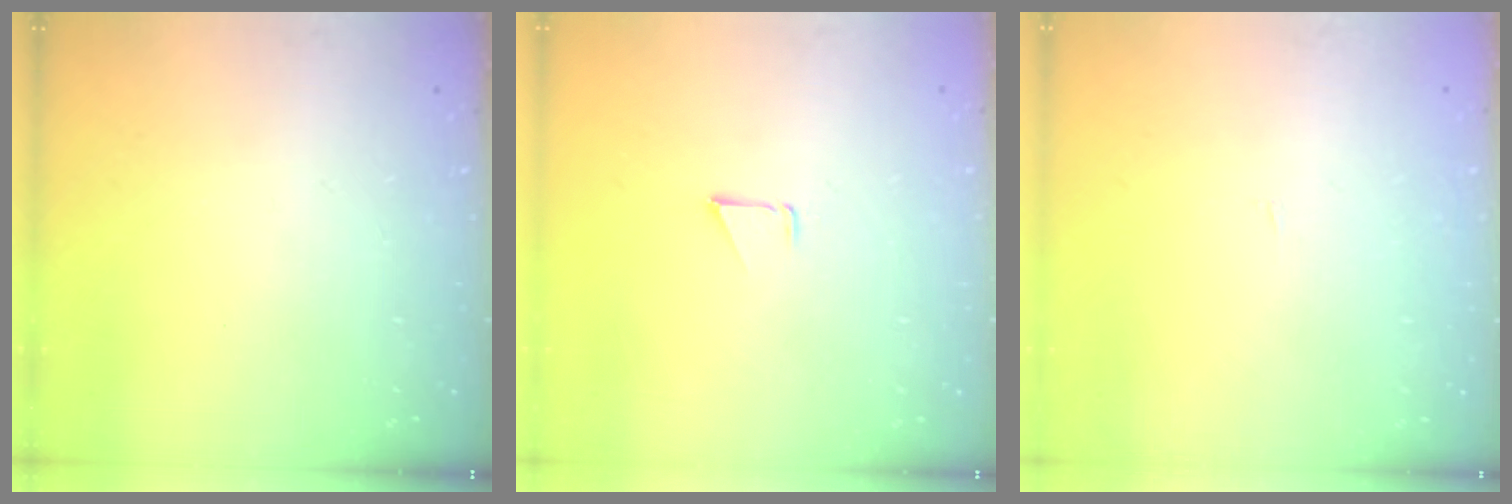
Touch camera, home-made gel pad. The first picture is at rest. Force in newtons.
{"total": 0.9, "press": 0.9, "slide": 0.1}
{"total": 1.6, "press": 1.6, "slide": 0.1}